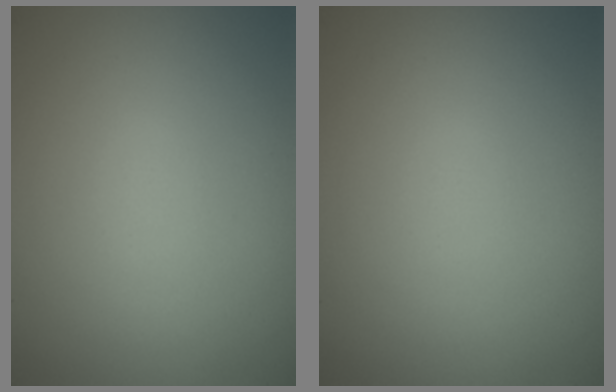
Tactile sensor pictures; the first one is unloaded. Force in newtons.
{"total": 0.0}